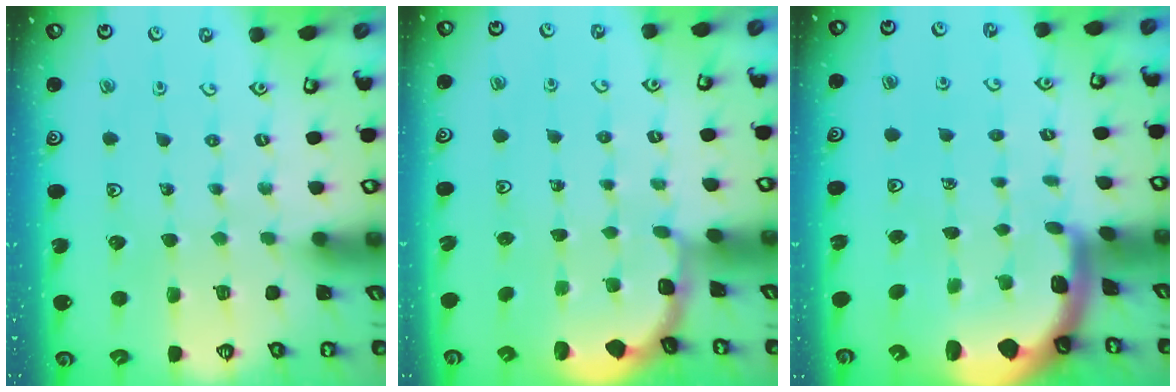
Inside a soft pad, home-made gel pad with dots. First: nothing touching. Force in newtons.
{"total": 1.9, "press": 1.8, "slide": 0.7}
{"total": 2.6, "press": 2.6, "slide": 0.6}